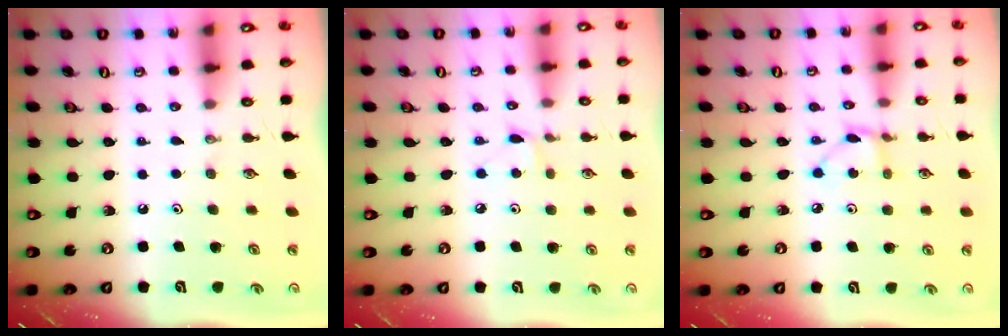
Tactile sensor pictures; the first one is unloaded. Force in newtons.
{"total": 4.0, "press": 4.0, "slide": 0.5}
{"total": 3.3, "press": 3.3, "slide": 0.1}